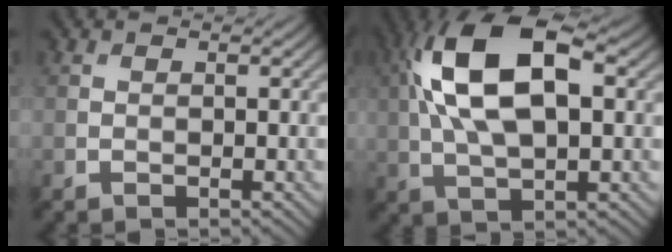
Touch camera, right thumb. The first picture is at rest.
{"total": 14.1, "force": [3.1, 6.6, 12.1], "torque": [-0.234, 0.016, 0.050]}